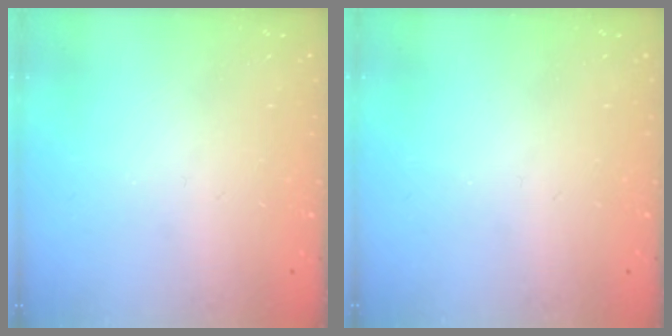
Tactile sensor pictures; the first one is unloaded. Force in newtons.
{"total": 0.0}